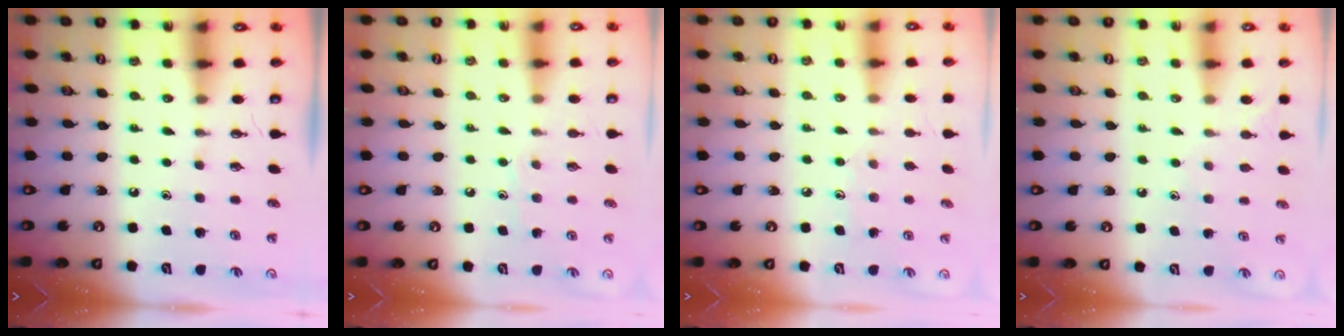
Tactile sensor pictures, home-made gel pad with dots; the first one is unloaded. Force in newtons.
{"total": 6.5, "press": 6.5, "slide": 0.7}
{"total": 5.8, "press": 5.7, "slide": 0.6}
{"total": 5.9, "press": 5.9, "slide": 0.7}